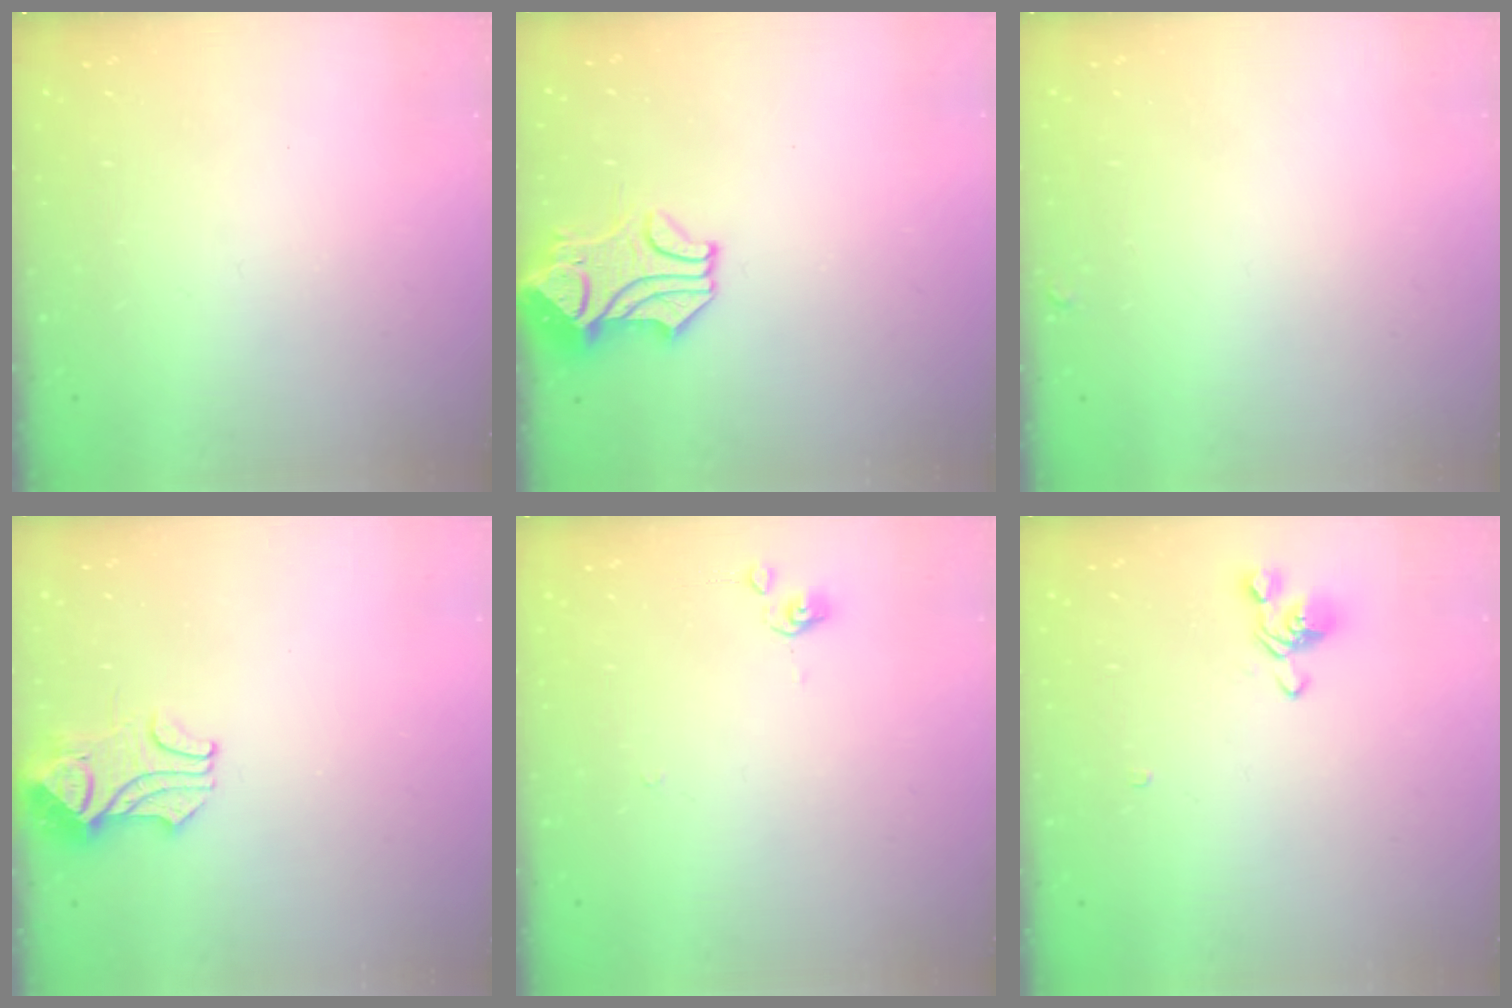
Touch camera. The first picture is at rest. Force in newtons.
{"total": 2.0, "press": 1.7, "slide": 1.1}
{"total": 0.0}
{"total": 2.1, "press": 2.0, "slide": 0.7}
{"total": 0.0}
{"total": 2.0, "press": 1.9, "slide": 0.8}